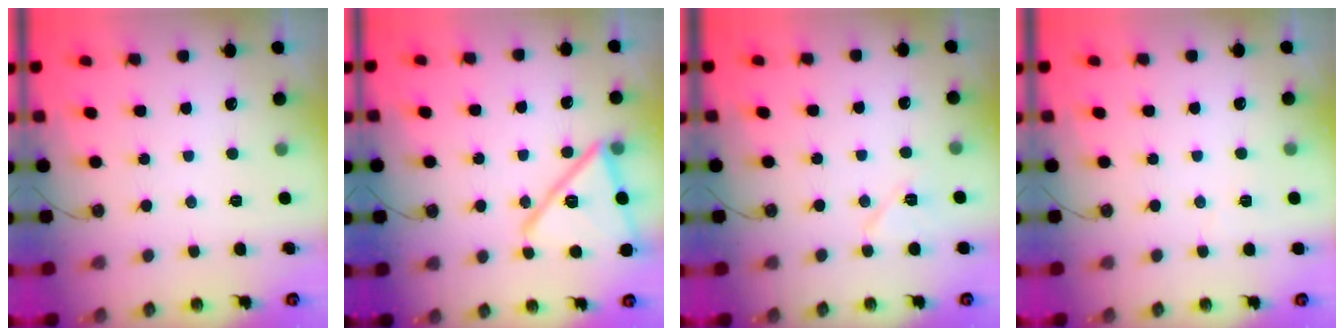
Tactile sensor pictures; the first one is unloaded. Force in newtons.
{"total": 17.3, "press": 17.3, "slide": 1.2}
{"total": 6.8, "press": 5.5, "slide": 4.1}
{"total": 2.5, "press": 2.3, "slide": 0.9}